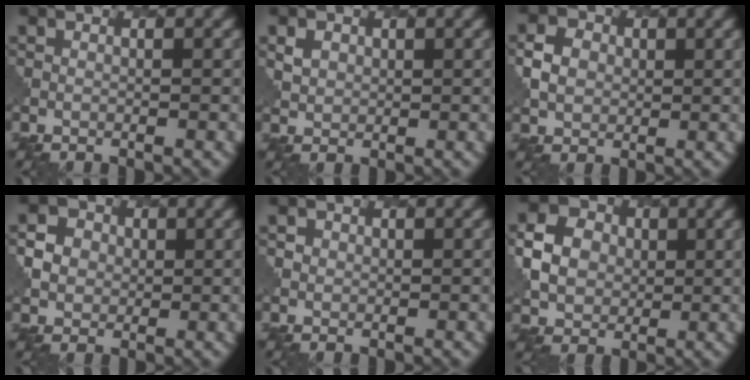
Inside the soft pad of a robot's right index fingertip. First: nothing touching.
{"total": 1.6, "force": [0.9, 1.3, 0.1], "torque": [-0.008, 0.001, 0.015]}
{"total": 2.5, "force": [0.5, 2.3, 0.9], "torque": [-0.020, 0.003, 0.007]}
{"total": 4.0, "force": [1.3, 3.6, 1.1], "torque": [-0.018, 0.016, 0.021]}
{"total": 1.2, "force": [0.6, 1.0, -0.2], "torque": [0.006, -0.001, 0.003]}
{"total": 4.8, "force": [0.6, 4.3, 2.1], "torque": [-0.043, 0.011, 0.007]}